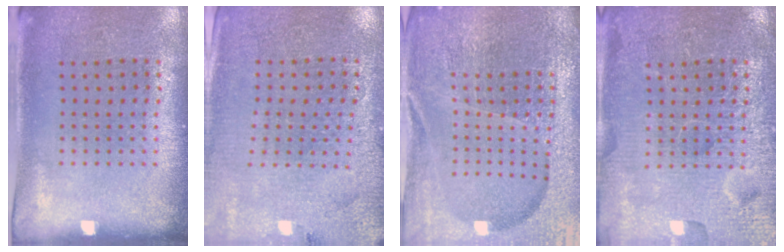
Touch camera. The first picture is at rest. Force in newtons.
{"total": 2.8, "press": 2.8, "slide": 0.5}
{"total": 6.2, "press": 5.5, "slide": 2.9}
{"total": 7.1, "press": 7.0, "slide": 0.9}